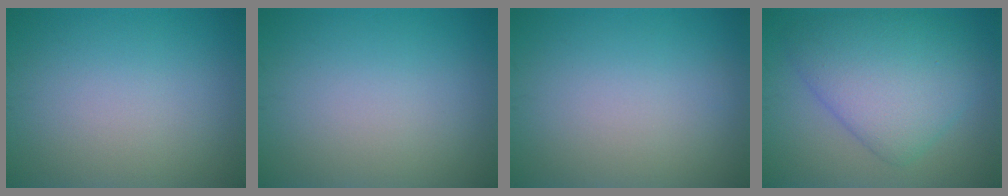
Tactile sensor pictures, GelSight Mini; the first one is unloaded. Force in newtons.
{"total": 0.0}
{"total": 0.0}
{"total": 7.5, "press": 7.5, "slide": 0.1}